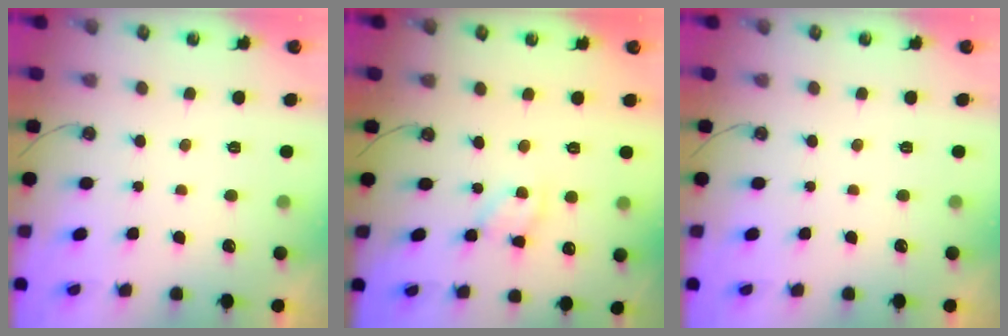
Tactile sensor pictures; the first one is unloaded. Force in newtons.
{"total": 7.2, "press": 7.2, "slide": 0.4}
{"total": 0.0}